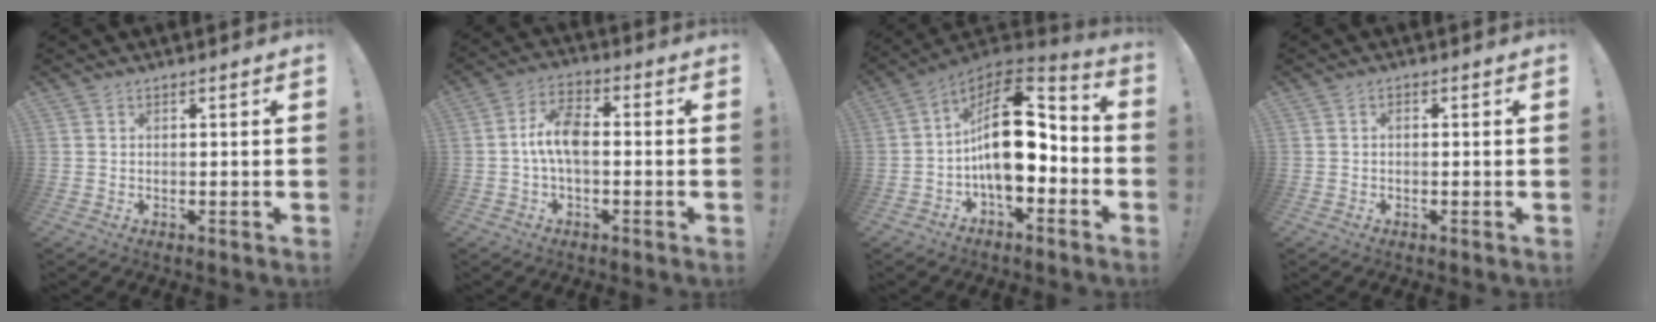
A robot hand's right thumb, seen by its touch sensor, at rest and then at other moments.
{"total": 9.2, "force": [-0.8, 4.4, 8.1], "torque": [-0.165, 0.008, -0.014]}
{"total": 18.7, "force": [-0.4, 10.2, 15.6], "torque": [-0.250, 0.013, -0.001]}
{"total": 0.8, "force": [-0.5, 0.3, 0.6], "torque": [-0.011, 0.002, -0.010]}